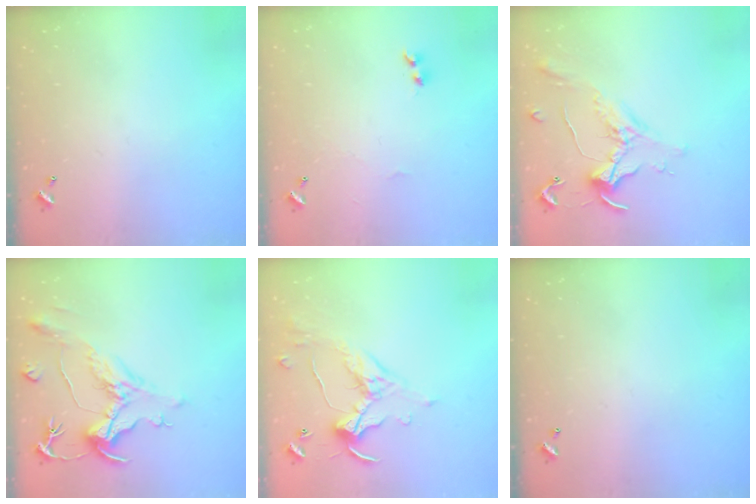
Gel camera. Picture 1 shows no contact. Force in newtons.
{"total": 2.0, "press": 1.9, "slide": 0.6}
{"total": 1.1, "press": 1.0, "slide": 0.4}
{"total": 1.8, "press": 0.8, "slide": 1.5}
{"total": 1.1, "press": 1.1, "slide": 0.1}
{"total": 0.0}